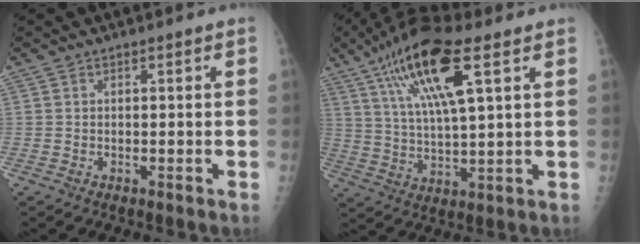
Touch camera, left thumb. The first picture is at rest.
{"total": 16.0, "force": [7.4, 4.1, 13.5], "torque": [-0.256, -0.012, 0.136]}